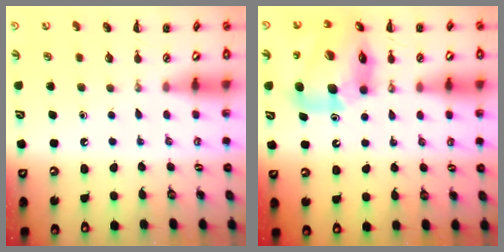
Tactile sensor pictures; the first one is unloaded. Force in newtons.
{"total": 16.7, "press": 16.0, "slide": 4.7}